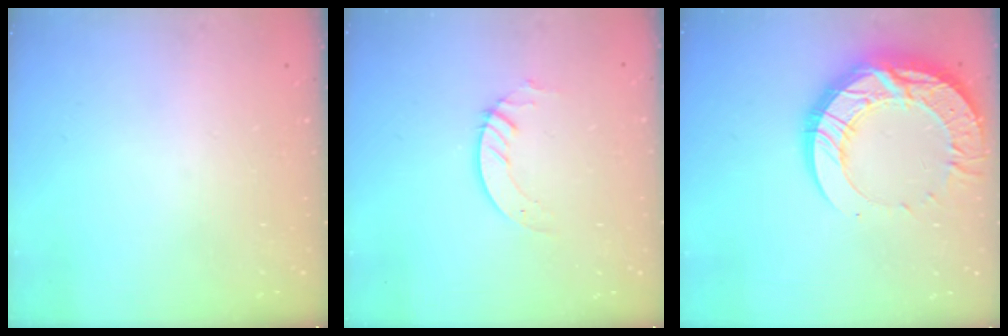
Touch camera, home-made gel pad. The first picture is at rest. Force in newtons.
{"total": 2.7, "press": 2.7, "slide": 0.2}
{"total": 22.2, "press": 22.1, "slide": 1.8}